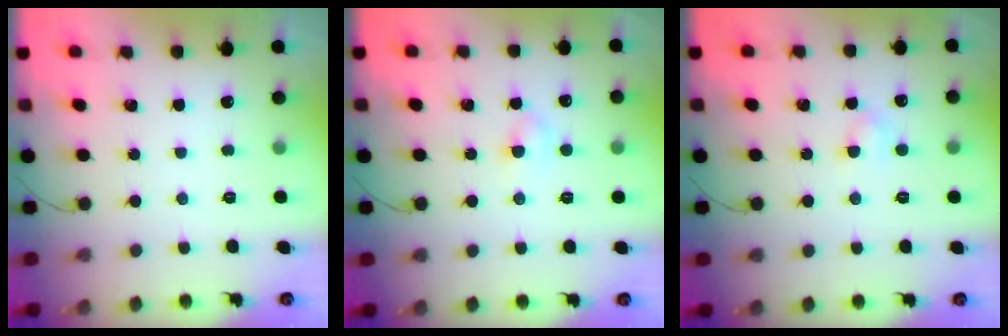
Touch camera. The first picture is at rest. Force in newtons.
{"total": 2.8, "press": 2.6, "slide": 1.0}
{"total": 3.0, "press": 2.8, "slide": 1.0}